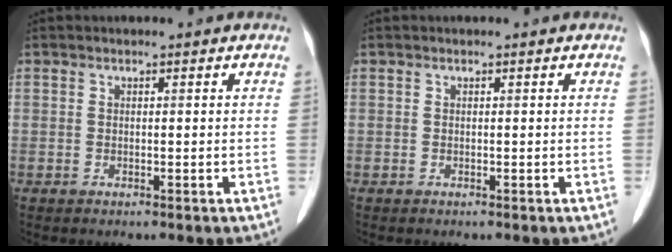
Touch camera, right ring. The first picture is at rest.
{"total": 0.0}